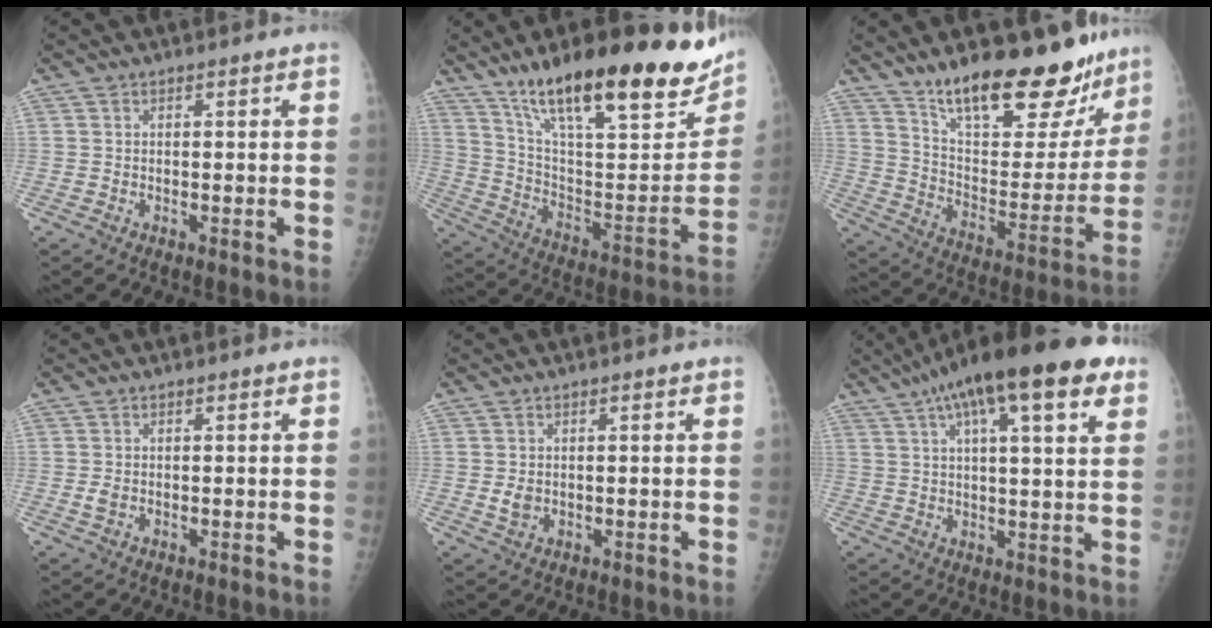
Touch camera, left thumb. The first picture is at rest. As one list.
[{"total": 30.4, "force": [19.5, 8.4, 21.8], "torque": [-0.295, -0.060, 0.316]}, {"total": 25.0, "force": [18.9, 8.8, 13.7], "torque": [-0.155, -0.105, 0.291]}, {"total": 1.4, "force": [0.0, 1.0, 1.0], "torque": [-0.019, -0.002, 0.002]}, {"total": 2.1, "force": [0.2, 1.7, 1.3], "torque": [-0.018, -0.004, 0.009]}, {"total": 20.4, "force": [11.1, 5.3, 16.2], "torque": [-0.245, 0.006, 0.162]}]